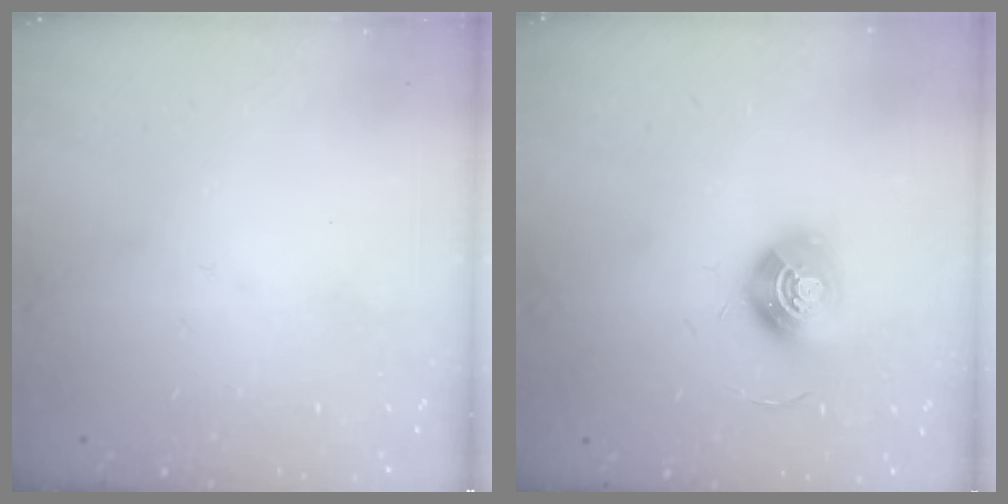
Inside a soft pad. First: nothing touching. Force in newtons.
{"total": 10.0, "press": 10.0, "slide": 0.4}